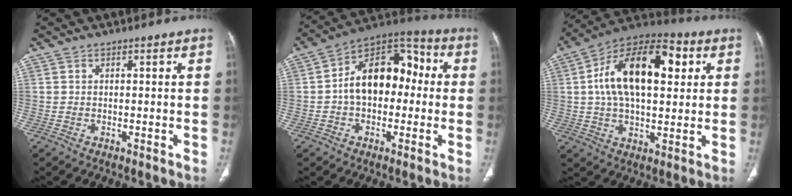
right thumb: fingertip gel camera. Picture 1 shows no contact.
{"total": 15.5, "force": [0.2, 10.2, 11.7], "torque": [-0.150, 0.048, -0.010]}
{"total": 21.2, "force": [4.6, 11.3, 17.3], "torque": [-0.266, 0.019, 0.066]}